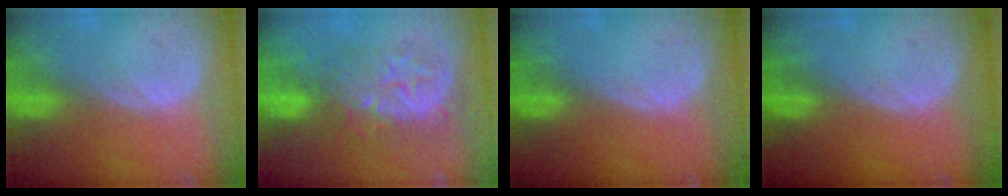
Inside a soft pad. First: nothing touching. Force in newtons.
{"total": 9.2, "press": 7.9, "slide": 4.7}
{"total": 0.0}
{"total": 0.0}